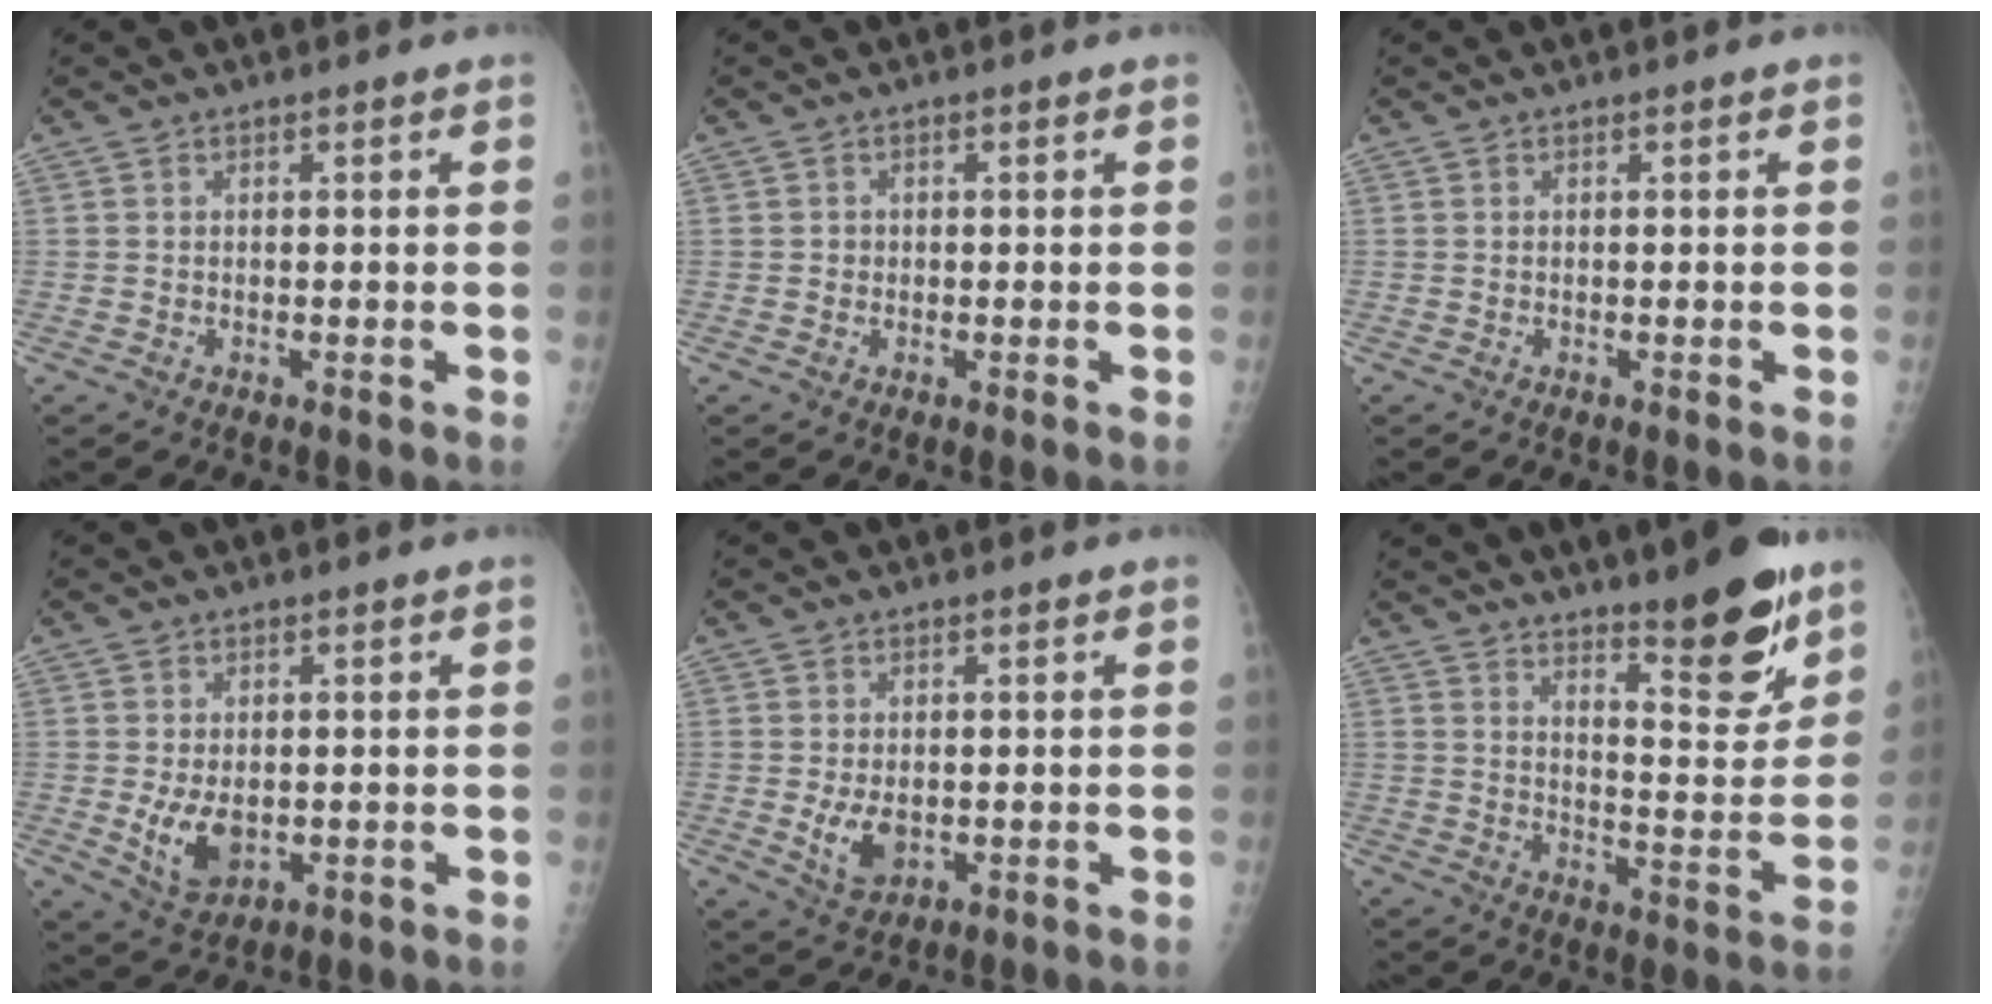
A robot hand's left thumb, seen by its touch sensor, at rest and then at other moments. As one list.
[{"total": 0.9, "force": [-0.1, 0.9, 0.2], "torque": [0.002, 0.003, -0.001]}, {"total": 0.0}, {"total": 6.2, "force": [-0.5, 4.0, 4.7], "torque": [-0.076, -0.015, 0.005]}, {"total": 4.9, "force": [-0.5, 3.2, 3.7], "torque": [-0.061, -0.011, 0.003]}, {"total": 14.7, "force": [10.4, 3.5, 9.7], "torque": [-0.105, -0.081, 0.162]}]